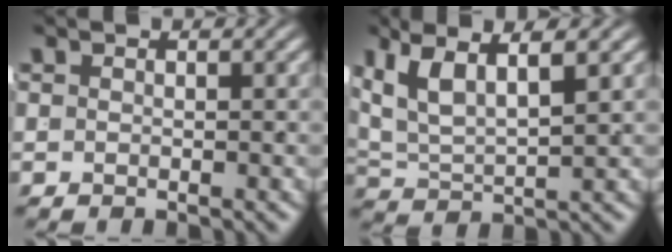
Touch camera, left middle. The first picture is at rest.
{"total": 7.2, "force": [2.5, 4.7, 4.8], "torque": [-0.108, -0.005, 0.044]}